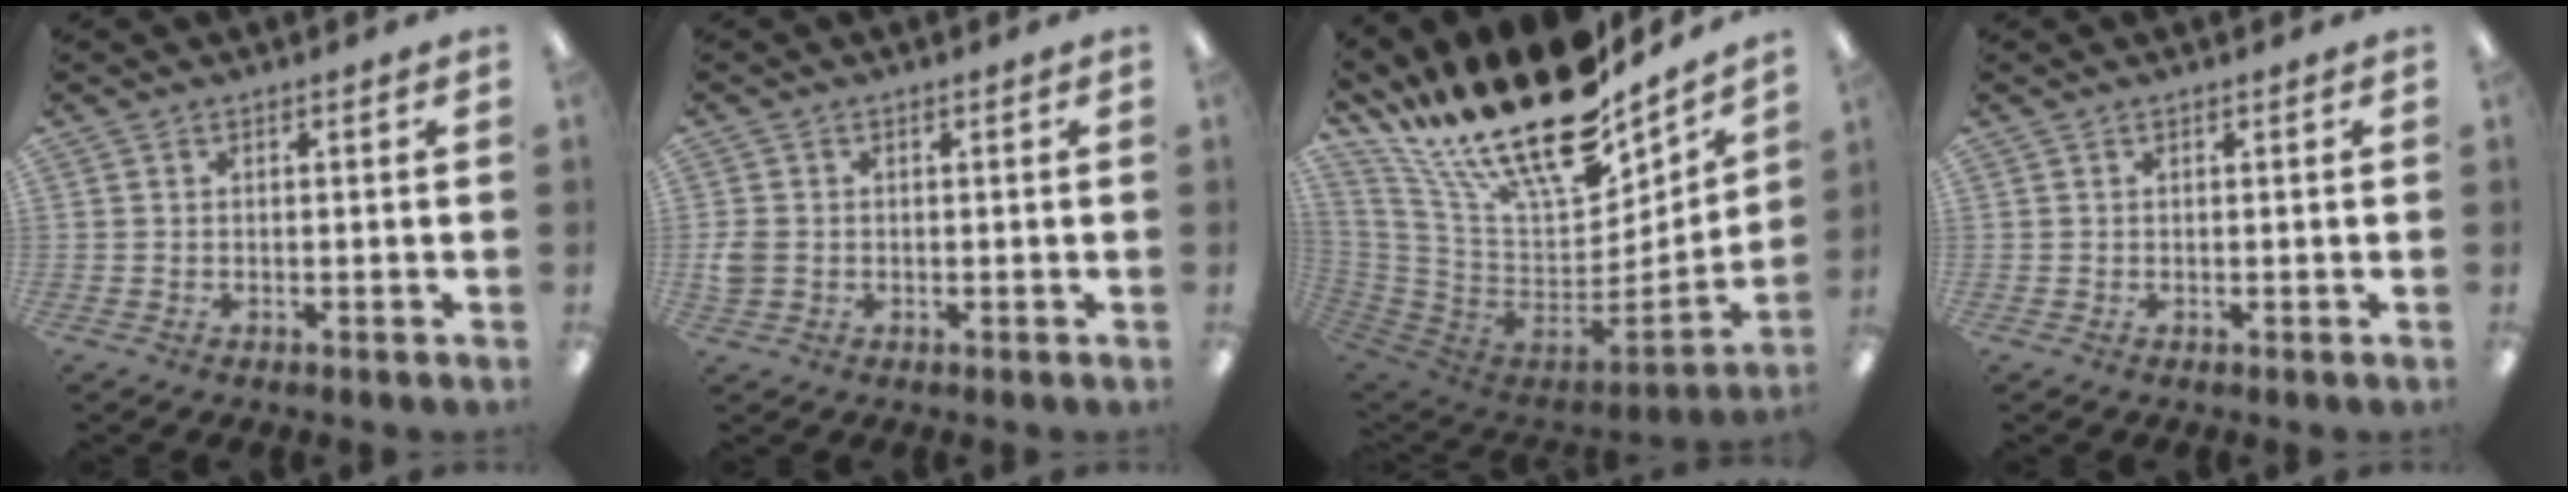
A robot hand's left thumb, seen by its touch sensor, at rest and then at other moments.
{"total": 3.0, "force": [-0.2, 2.5, 1.6], "torque": [-0.020, 0.003, -0.005]}
{"total": 26.1, "force": [18.1, 9.9, 16.0], "torque": [-0.308, -0.127, 0.316]}
{"total": 0.0}